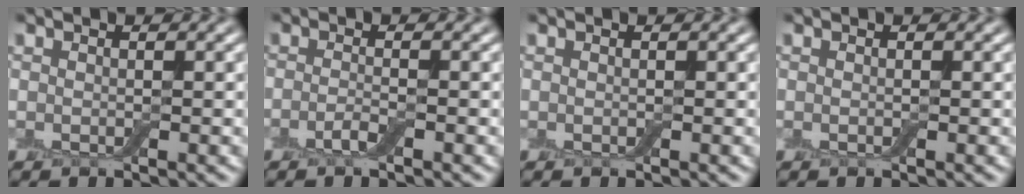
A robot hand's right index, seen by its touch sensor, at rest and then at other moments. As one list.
[{"total": 1.4, "force": [-0.8, 0.3, 1.1], "torque": [-0.024, 0.001, -0.020]}, {"total": 0.0}, {"total": 0.0}]